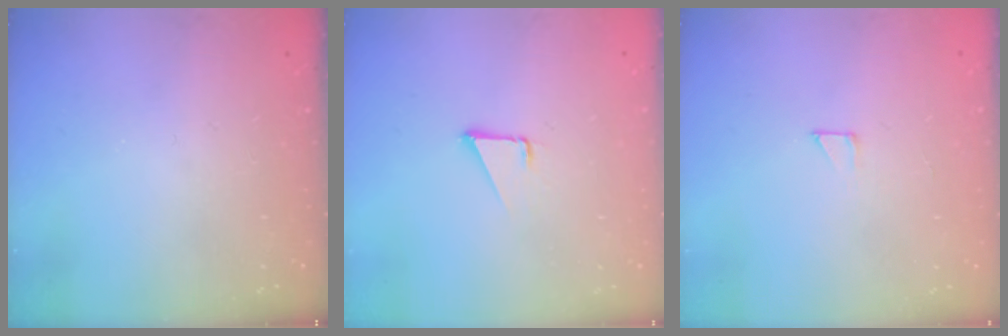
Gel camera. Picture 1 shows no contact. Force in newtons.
{"total": 1.7, "press": 1.7, "slide": 0.1}
{"total": 1.9, "press": 1.9, "slide": 0.1}